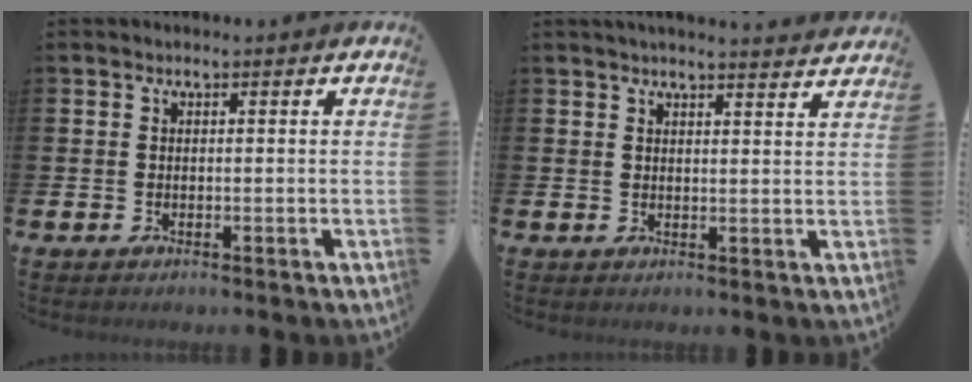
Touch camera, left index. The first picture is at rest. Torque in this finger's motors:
{"motor_torque": [0.88, -1.26, 0.05, 0.00]}